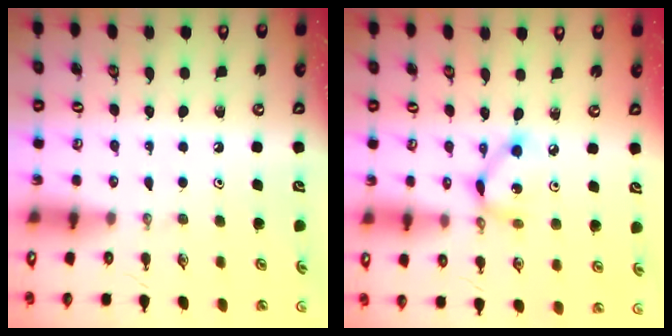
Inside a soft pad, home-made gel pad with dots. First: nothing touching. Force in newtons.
{"total": 7.3, "press": 7.3, "slide": 0.4}